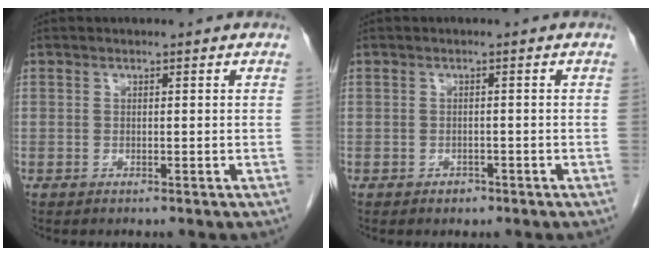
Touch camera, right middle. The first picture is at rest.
{"total": 1.2, "force": [-0.8, 0.8, 0.3], "torque": [-0.007, 0.002, -0.010]}